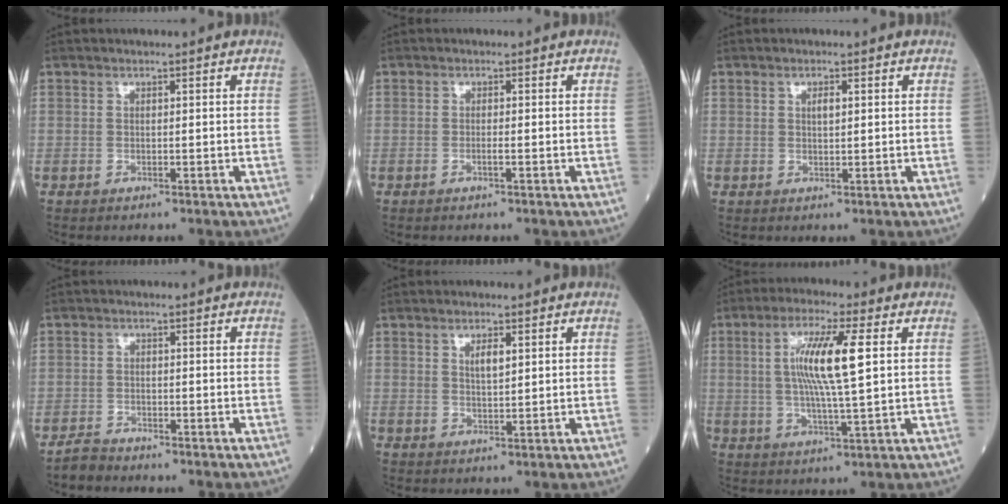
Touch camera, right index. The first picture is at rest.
{"total": 0.8, "force": [-0.3, -0.1, 0.7], "torque": [-0.014, 0.001, -0.005]}
{"total": 1.3, "force": [0.4, 0.4, 1.1], "torque": [-0.016, 0.001, 0.006]}
{"total": 2.1, "force": [-2.0, 0.5, 0.0], "torque": [0.000, -0.003, -0.038]}
{"total": 2.3, "force": [1.0, 0.6, 2.0], "torque": [-0.033, -0.002, 0.017]}
{"total": 10.1, "force": [2.0, 0.5, 9.9], "torque": [-0.193, 0.003, 0.034]}